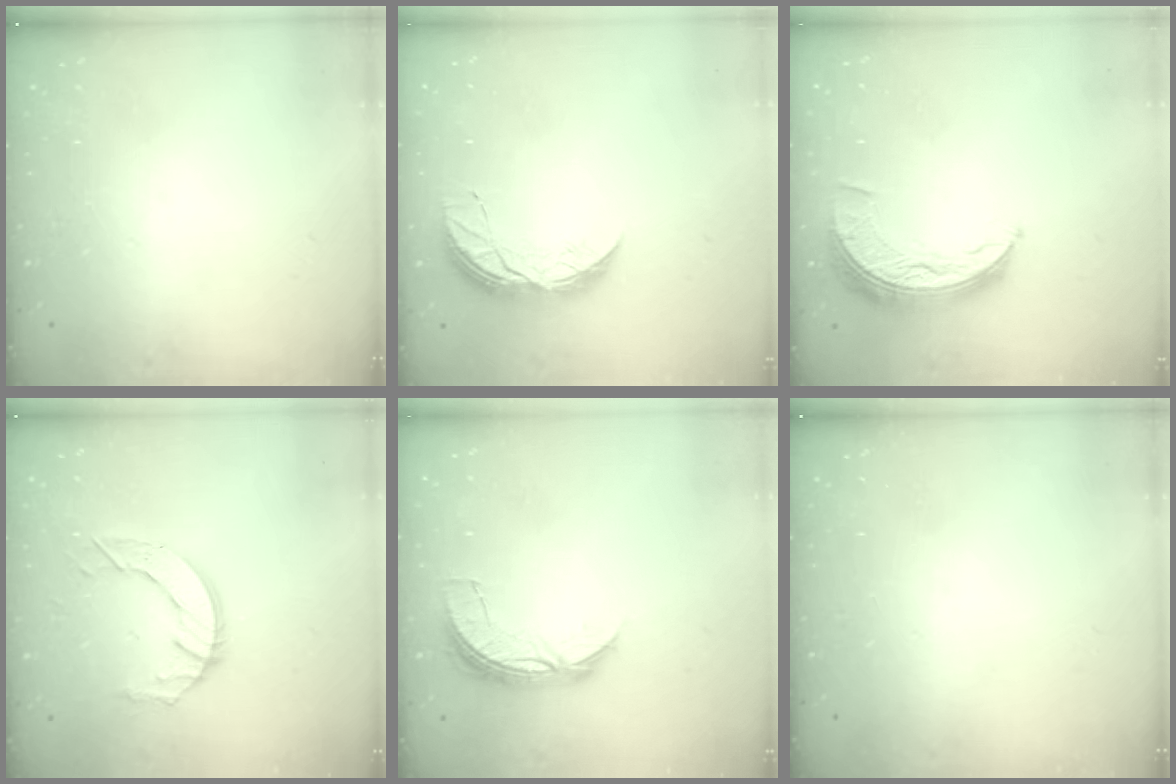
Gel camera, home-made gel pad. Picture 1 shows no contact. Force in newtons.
{"total": 8.1, "press": 8.0, "slide": 0.5}
{"total": 9.1, "press": 9.1, "slide": 0.6}
{"total": 8.1, "press": 8.0, "slide": 0.4}
{"total": 6.9, "press": 6.9, "slide": 0.6}
{"total": 0.0}